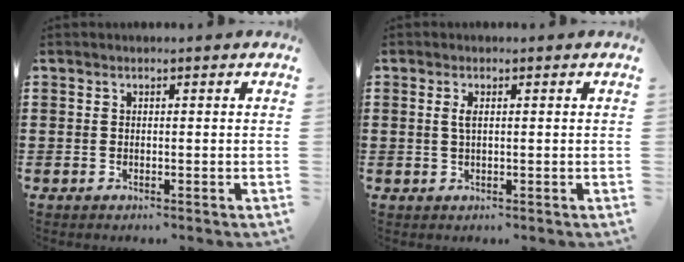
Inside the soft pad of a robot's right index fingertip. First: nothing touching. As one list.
[{"total": 1.5, "force": [0.3, 0.4, 1.4], "torque": [-0.029, 0.004, 0.004]}]